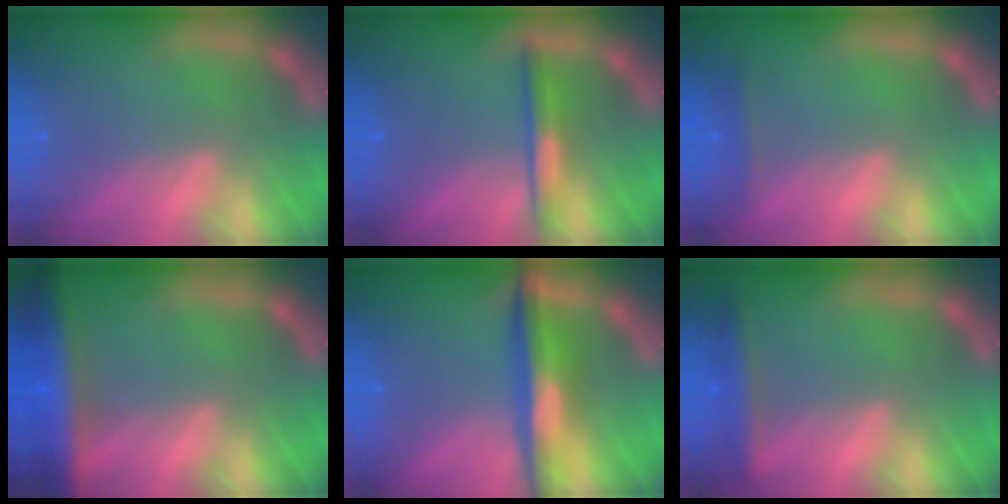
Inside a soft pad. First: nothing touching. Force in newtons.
{"total": 3.0}
{"total": 1.4}
{"total": 8.0}
{"total": 6.0}
{"total": 2.9}